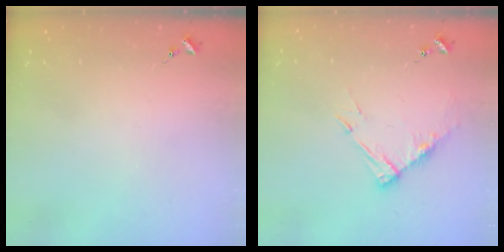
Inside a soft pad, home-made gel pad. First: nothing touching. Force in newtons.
{"total": 9.1, "press": 9.1, "slide": 0.7}